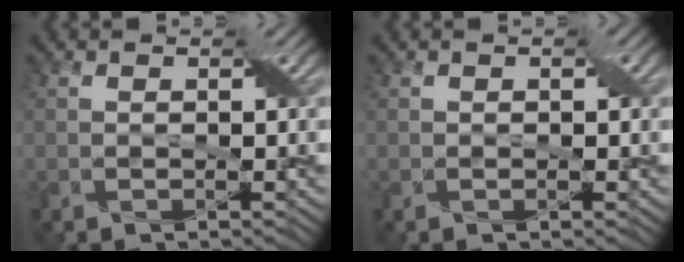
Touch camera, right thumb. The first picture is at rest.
{"total": 0.9, "force": [0.1, 0.5, 0.8], "torque": [-0.010, 0.000, 0.002]}